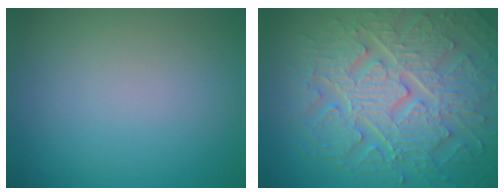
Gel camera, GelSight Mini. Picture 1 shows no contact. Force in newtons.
{"total": 9.3, "press": 6.9, "slide": 6.3}